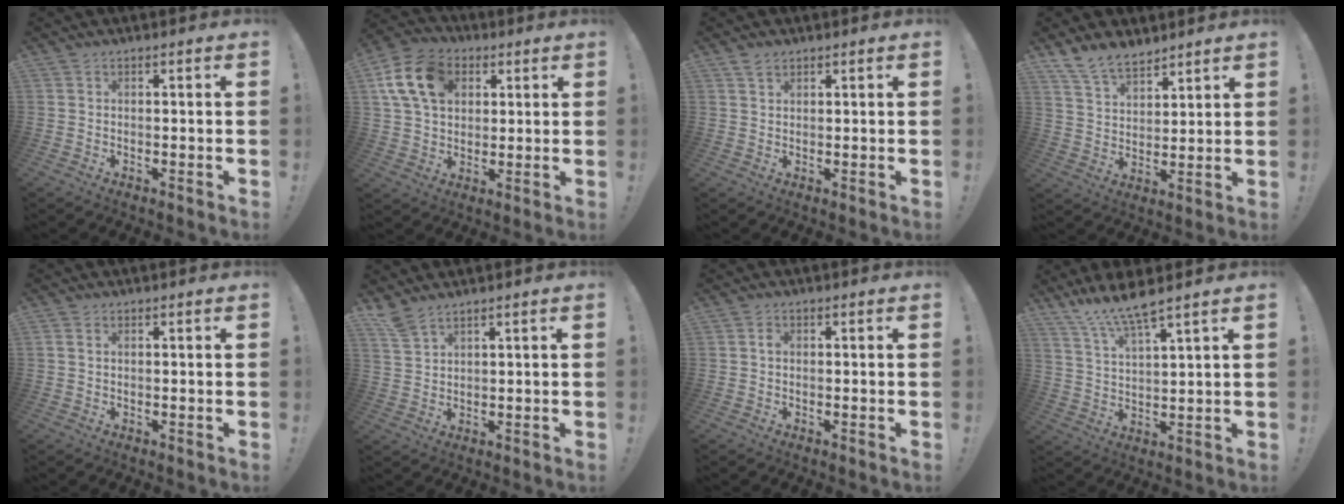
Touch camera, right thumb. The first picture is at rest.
{"total": 15.7, "force": [5.4, 11.5, 9.3], "torque": [-0.155, -0.009, 0.109]}
{"total": 2.3, "force": [1.7, 1.0, 1.1], "torque": [-0.009, -0.010, 0.029]}
{"total": 9.9, "force": [8.1, 4.7, 3.2], "torque": [-0.060, -0.054, 0.157]}
{"total": 1.0, "force": [0.5, 0.6, 0.6], "torque": [-0.017, 0.003, 0.011]}
{"total": 4.9, "force": [4.1, 1.2, 2.4], "torque": [-0.048, -0.023, 0.078]}
{"total": 0.8, "force": [-0.1, 0.5, 0.6], "torque": [-0.004, 0.000, -0.003]}
{"total": 9.1, "force": [7.7, 0.4, 4.9], "torque": [-0.097, -0.049, 0.135]}